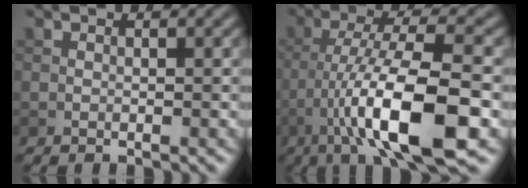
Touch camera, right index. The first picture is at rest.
{"total": 11.0, "force": [-4.4, 2.4, 9.8], "torque": [-0.164, 0.015, -0.077]}